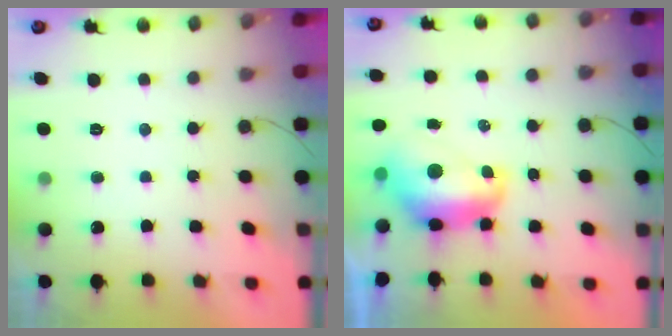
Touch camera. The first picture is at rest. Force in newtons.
{"total": 9.6, "press": 9.5, "slide": 0.9}